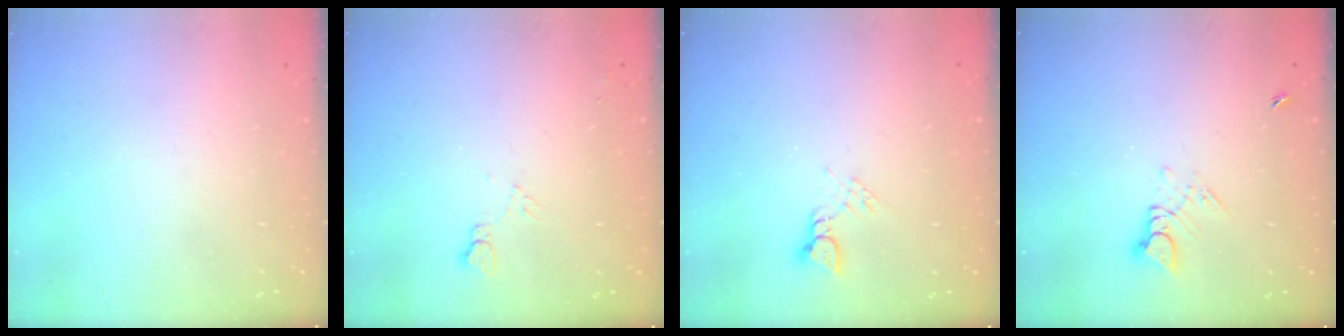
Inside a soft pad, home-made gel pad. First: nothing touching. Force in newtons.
{"total": 4.7, "press": 4.7, "slide": 0.7}
{"total": 3.7, "press": 3.6, "slide": 0.5}
{"total": 3.5, "press": 3.5, "slide": 0.4}